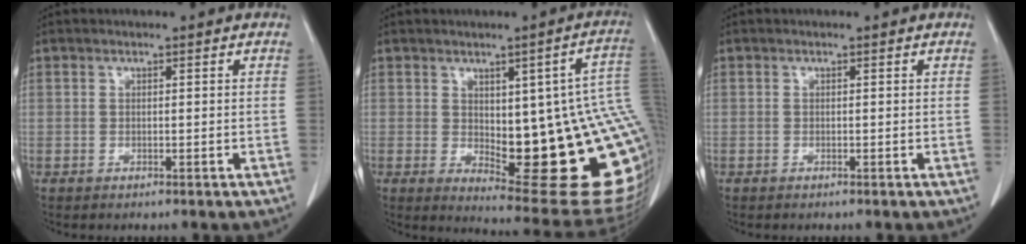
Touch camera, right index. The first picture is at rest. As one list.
[{"total": 22.9, "force": [-0.4, 5.8, 22.2], "torque": [-0.200, -0.004, 0.014]}, {"total": 0.0}]